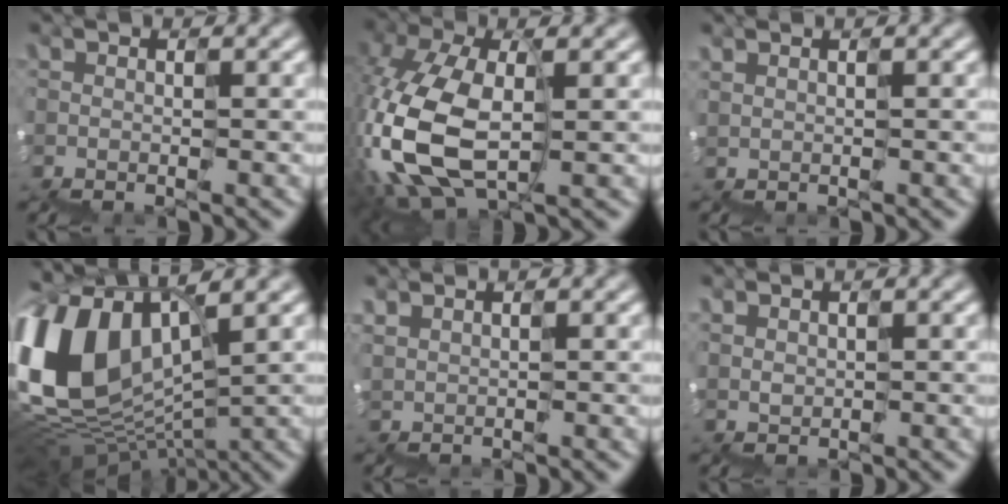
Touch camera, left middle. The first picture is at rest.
{"total": 7.1, "force": [-1.7, 4.3, 5.4], "torque": [-0.154, 0.004, -0.036]}
{"total": 0.7, "force": [0.6, -0.2, -0.3], "torque": [0.007, 0.010, 0.015]}
{"total": 10.8, "force": [2.7, 7.1, 7.7], "torque": [-0.192, 0.035, 0.038]}
{"total": 1.3, "force": [1.0, -0.1, -0.8], "torque": [0.007, 0.009, 0.025]}
{"total": 1.0, "force": [0.6, 0.7, -0.4], "torque": [0.013, 0.016, 0.019]}